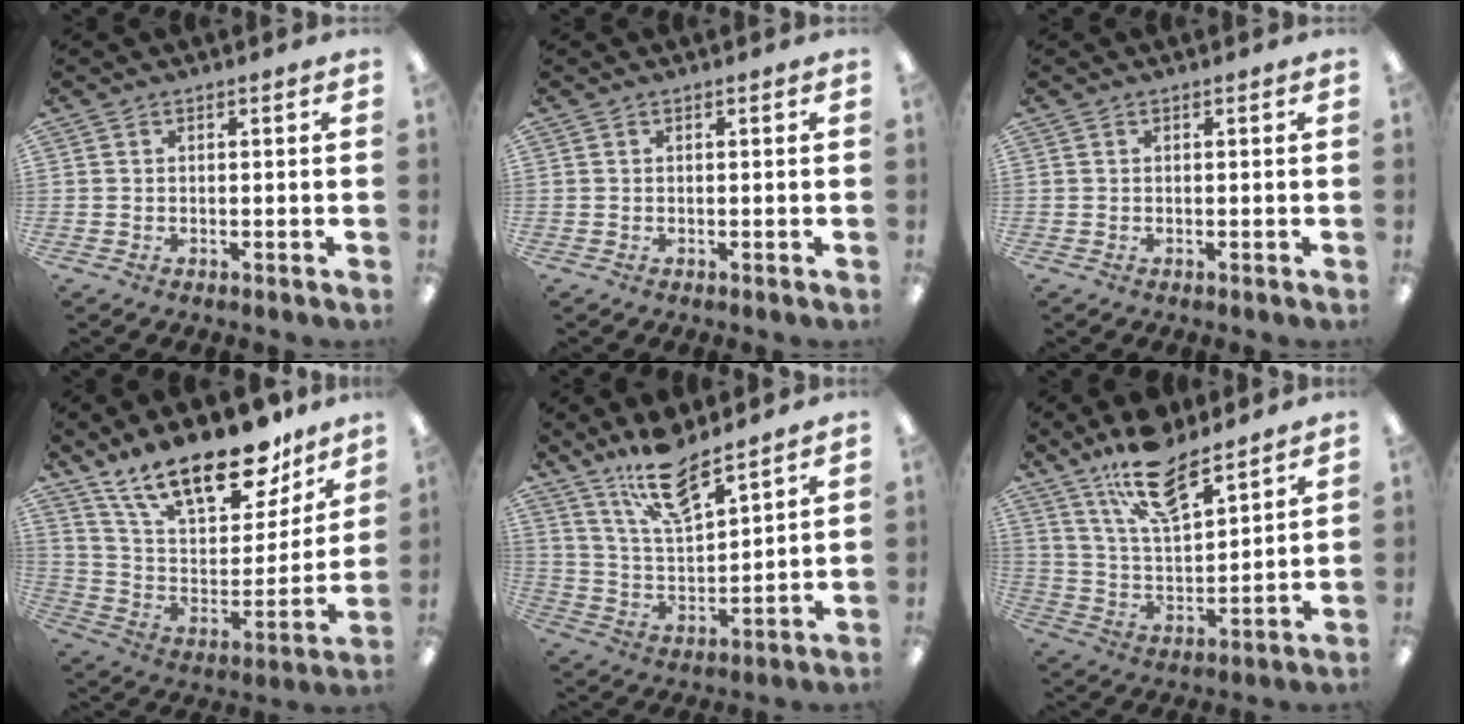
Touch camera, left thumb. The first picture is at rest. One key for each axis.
{"total": 0.0}
{"total": 0.0}
{"total": 23.9, "fx": 17.4, "fy": 9.1, "fz": 13.6, "tx": -0.224, "ty": -0.110, "tz": 0.301}
{"total": 14.4, "fx": 10.9, "fy": 4.5, "fz": 8.2, "tx": -0.156, "ty": -0.048, "tz": 0.191}
{"total": 15.9, "fx": 11.7, "fy": 5.8, "fz": 9.1, "tx": -0.166, "ty": -0.053, "tz": 0.205}